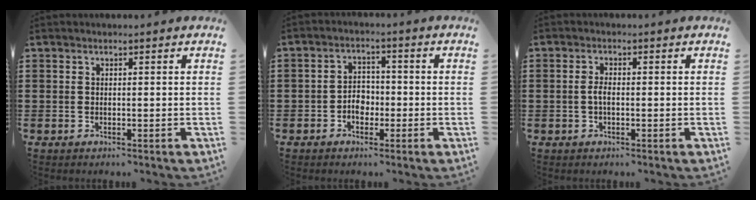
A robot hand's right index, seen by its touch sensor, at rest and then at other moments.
{"total": 3.5, "force": [-1.3, 2.6, 2.0], "torque": [-0.042, 0.006, -0.025]}
{"total": 1.9, "force": [-0.5, 0.7, 1.7], "torque": [-0.041, -0.003, -0.011]}